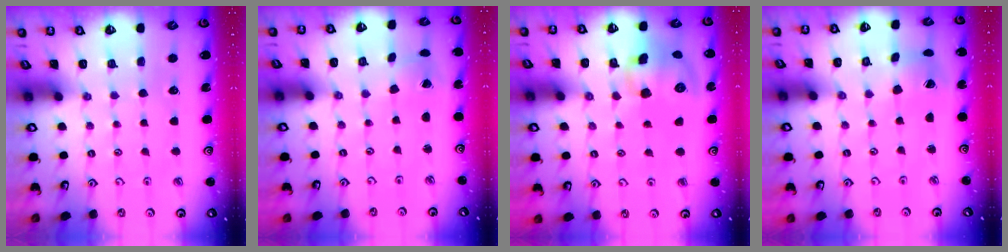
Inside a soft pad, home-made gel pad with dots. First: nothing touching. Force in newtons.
{"total": 1.2, "press": 1.2, "slide": 0.1}
{"total": 12.0, "press": 11.8, "slide": 1.9}
{"total": 4.1, "press": 4.1, "slide": 0.5}